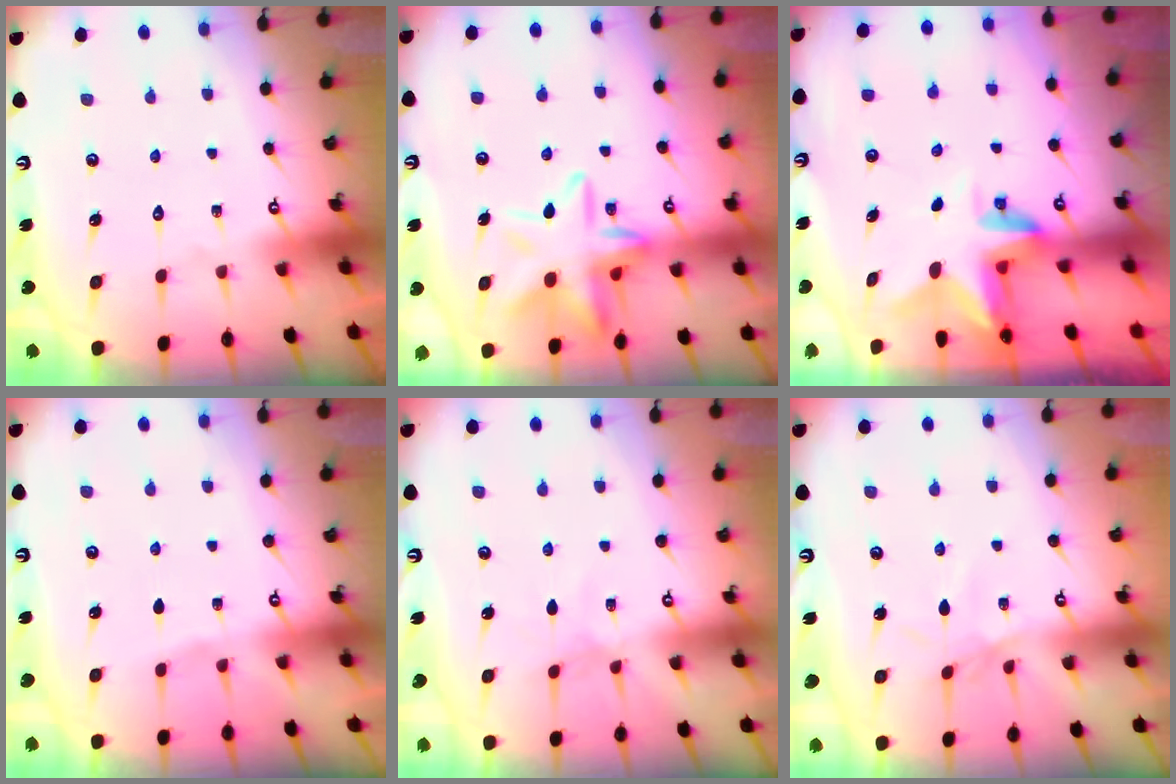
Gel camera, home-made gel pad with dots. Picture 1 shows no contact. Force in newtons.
{"total": 14.0, "press": 14.0, "slide": 1.1}
{"total": 3.5, "press": 3.4, "slide": 0.3}
{"total": 2.1, "press": 2.1, "slide": 0.3}
{"total": 2.3, "press": 2.3, "slide": 0.4}
{"total": 2.5, "press": 2.5, "slide": 0.6}